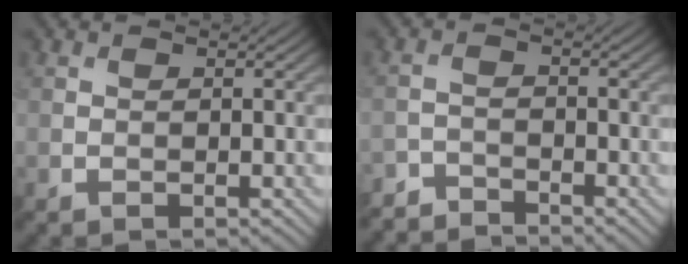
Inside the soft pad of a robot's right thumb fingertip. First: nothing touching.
{"total": 3.6, "force": [-3.5, 0.6, 0.2], "torque": [-0.002, -0.004, -0.074]}